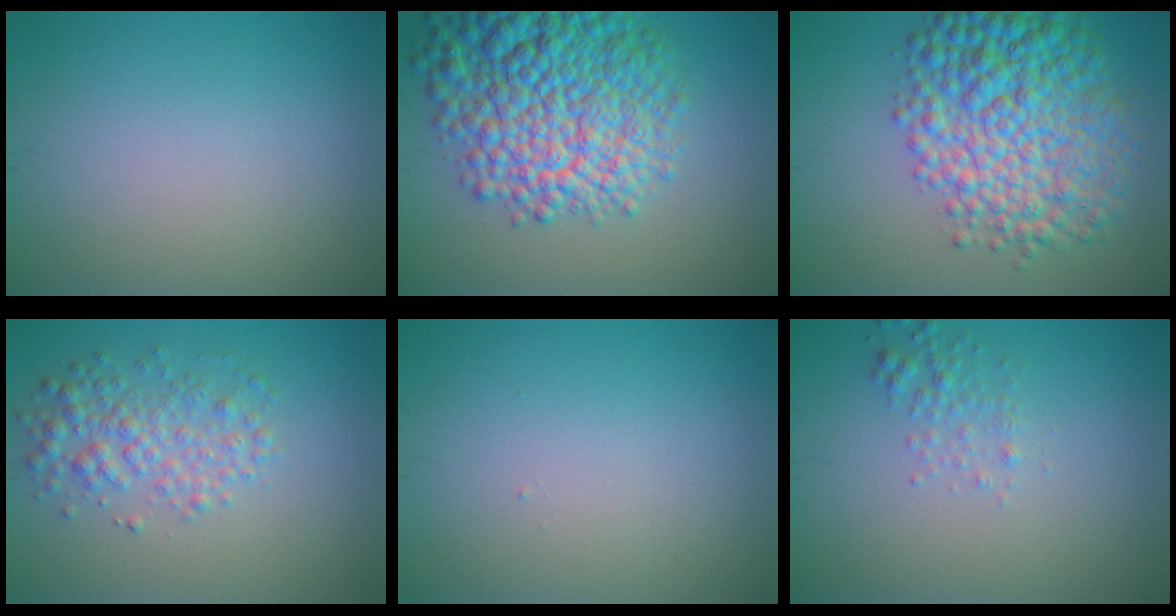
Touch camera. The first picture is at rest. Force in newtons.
{"total": 11.7, "press": 11.7, "slide": 0.6}
{"total": 9.7, "press": 9.7, "slide": 0.1}
{"total": 3.4, "press": 3.4, "slide": 0.0}
{"total": 0.0}
{"total": 1.6, "press": 1.5, "slide": 0.2}